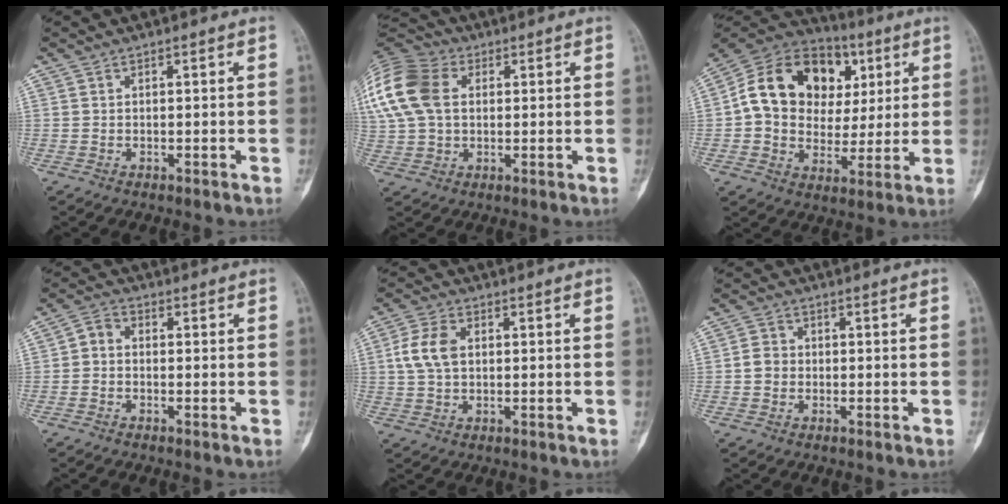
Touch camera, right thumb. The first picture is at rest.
{"total": 19.5, "force": [4.7, 14.0, 12.7], "torque": [-0.301, 0.039, 0.086]}
{"total": 20.8, "force": [4.6, 16.1, 12.4], "torque": [-0.184, 0.028, 0.079]}
{"total": 2.9, "force": [-0.5, 2.1, 1.9], "torque": [-0.029, 0.012, -0.024]}
{"total": 6.8, "force": [1.0, 4.5, 5.1], "torque": [-0.106, 0.011, 0.018]}
{"total": 3.0, "force": [-0.4, 2.7, 1.2], "torque": [-0.011, 0.009, -0.011]}